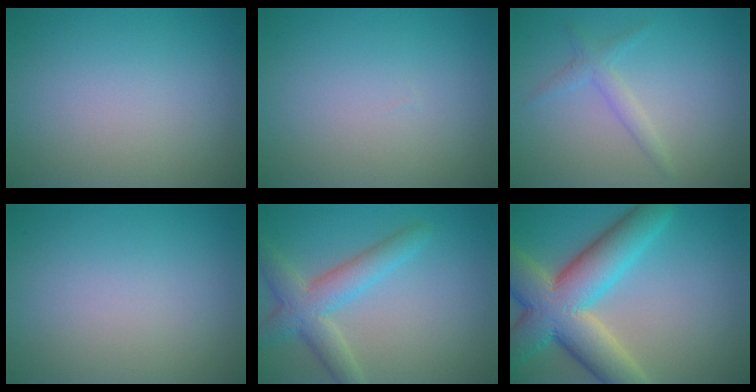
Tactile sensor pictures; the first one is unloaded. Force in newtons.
{"total": 0.0}
{"total": 1.7, "press": 1.7, "slide": 0.1}
{"total": 0.0}
{"total": 4.6, "press": 4.6, "slide": 0.2}
{"total": 10.8, "press": 10.8, "slide": 0.7}